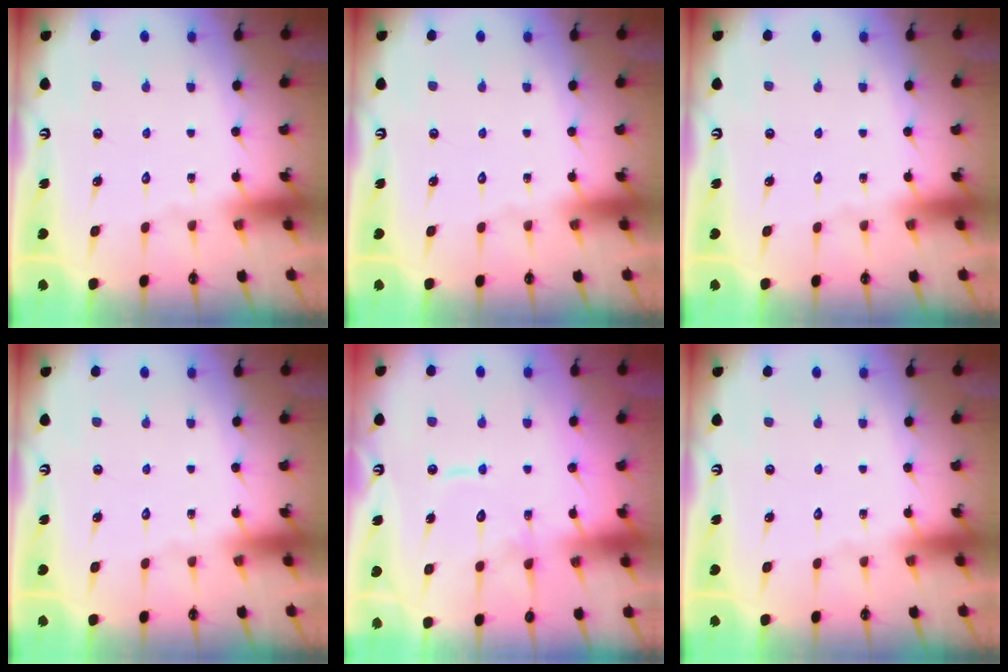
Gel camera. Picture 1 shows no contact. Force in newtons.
{"total": 0.0}
{"total": 0.0}
{"total": 0.0}
{"total": 11.3, "press": 11.2, "slide": 1.2}
{"total": 0.0}